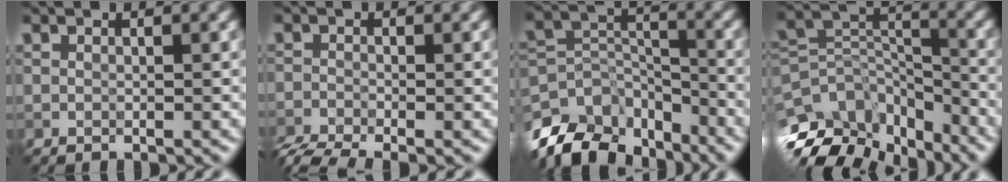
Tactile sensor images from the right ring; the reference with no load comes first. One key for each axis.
{"total": 4.4, "fx": -3.8, "fy": 1.0, "fz": 2.0, "tx": -0.023, "ty": -0.009, "tz": -0.056}
{"total": 9.2, "fx": -7.7, "fy": 4.1, "fz": 3.1, "tx": -0.057, "ty": 0.001, "tz": -0.141}
{"total": 11.7, "fx": -9.6, "fy": 5.4, "fz": 3.8, "tx": -0.083, "ty": 0.014, "tz": -0.159}